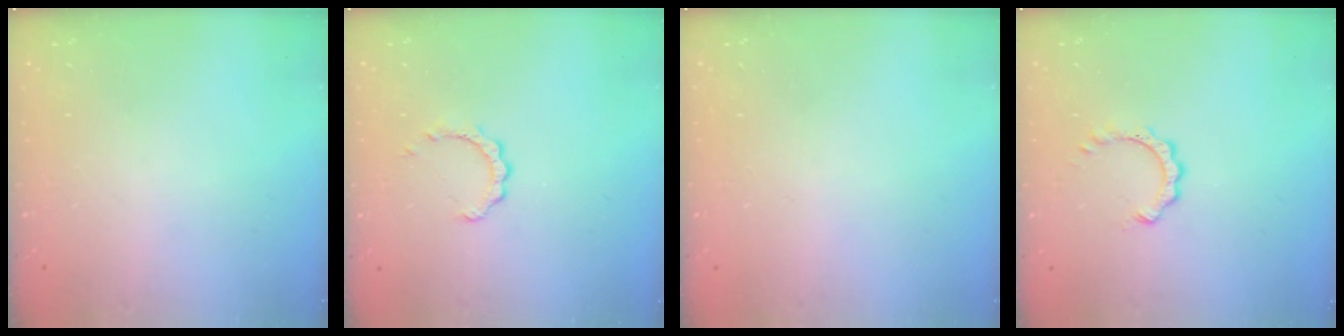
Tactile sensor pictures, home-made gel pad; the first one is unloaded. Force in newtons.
{"total": 2.1, "press": 2.1, "slide": 0.2}
{"total": 1.7, "press": 1.6, "slide": 0.8}
{"total": 4.0, "press": 4.0, "slide": 0.3}